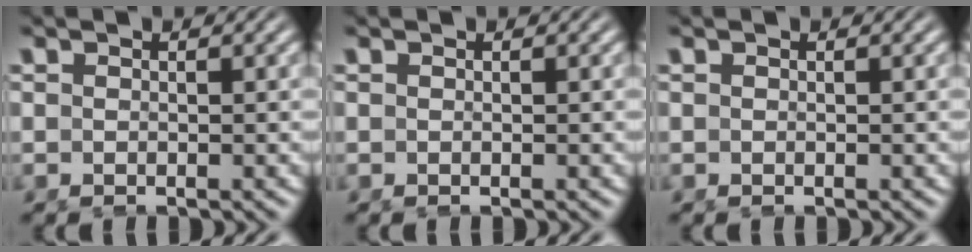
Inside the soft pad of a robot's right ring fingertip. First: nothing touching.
{"total": 0.0}
{"total": 0.0}